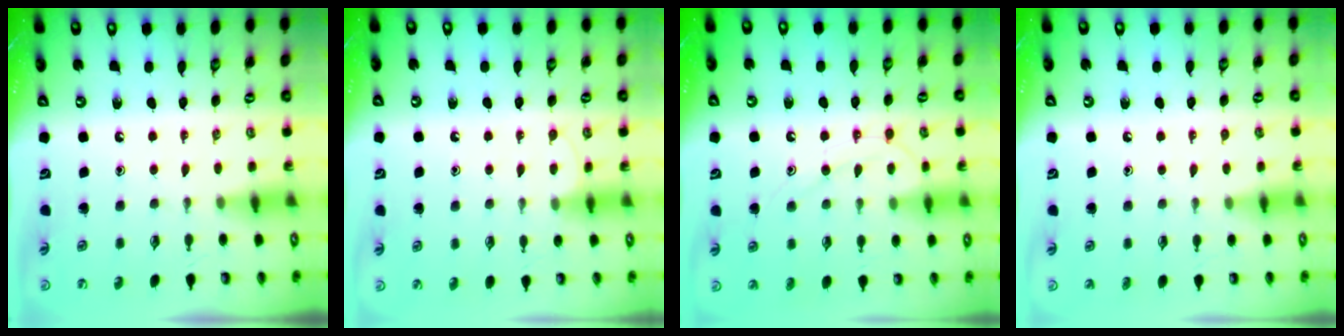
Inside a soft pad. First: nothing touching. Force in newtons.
{"total": 4.8, "press": 4.8, "slide": 0.5}
{"total": 12.0, "press": 11.9, "slide": 1.1}
{"total": 2.1, "press": 2.1, "slide": 0.2}